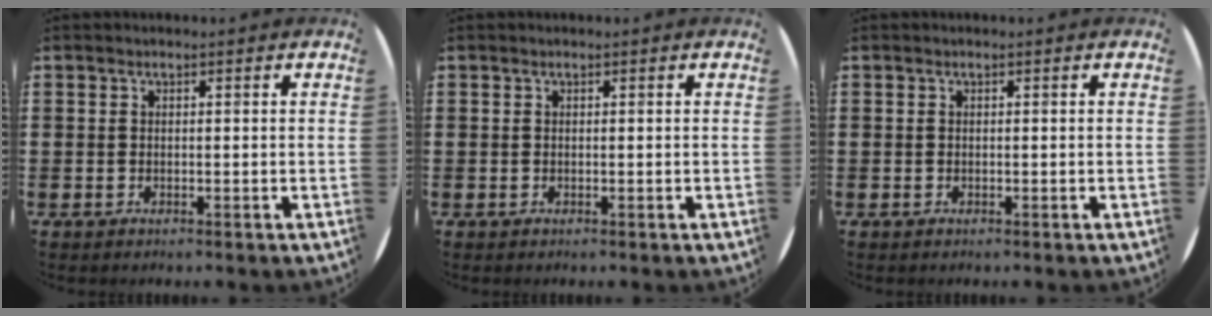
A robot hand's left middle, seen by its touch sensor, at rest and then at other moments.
{"total": 0.0}
{"total": 0.0}